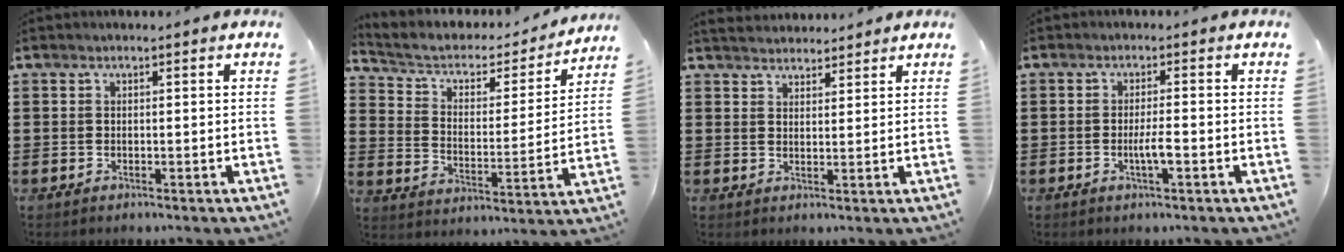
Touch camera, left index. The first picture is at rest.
{"total": 4.2, "force": [3.1, 2.3, 1.6], "torque": [-0.053, -0.018, 0.044]}
{"total": 3.0, "force": [2.9, 0.7, -0.2], "torque": [-0.005, -0.003, 0.055]}
{"total": 3.0, "force": [-0.8, 0.5, 2.8], "torque": [-0.050, 0.003, -0.015]}